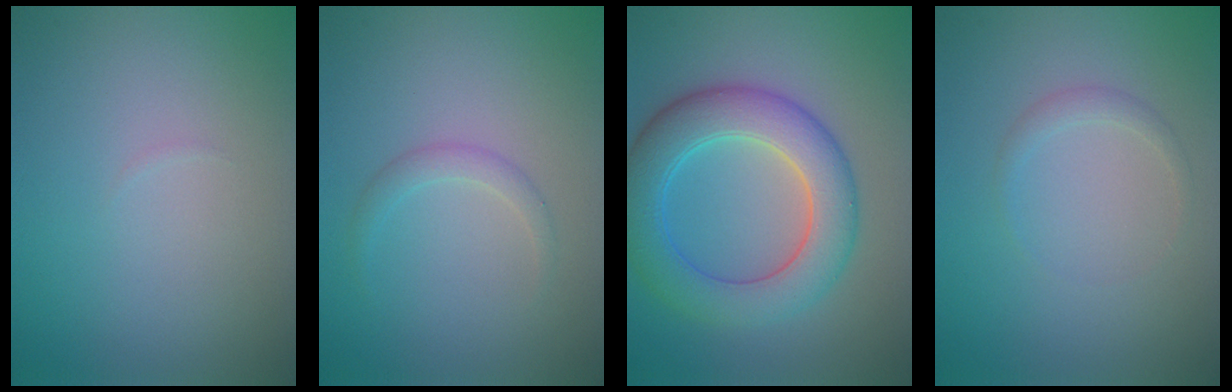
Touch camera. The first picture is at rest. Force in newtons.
{"total": 1.2, "press": 1.2, "slide": 0.0}
{"total": 7.1, "press": 7.1, "slide": 0.1}
{"total": 1.0, "press": 1.0, "slide": 0.1}